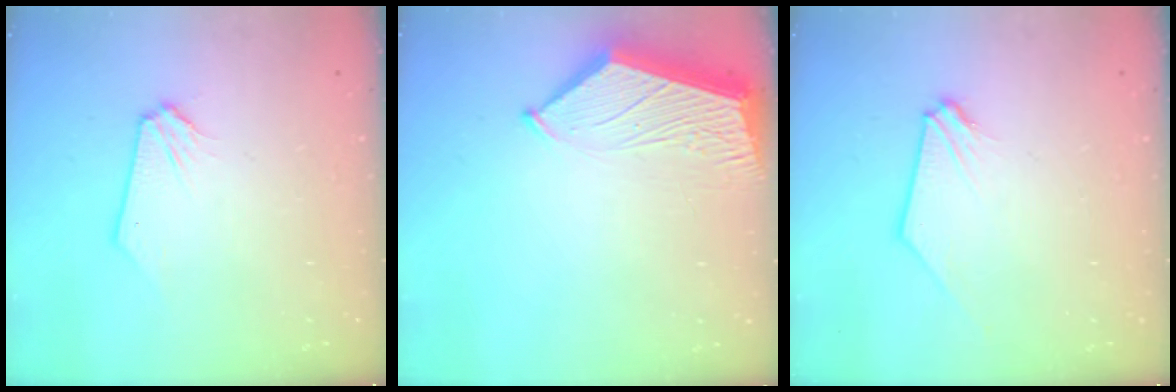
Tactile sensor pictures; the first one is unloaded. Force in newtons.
{"total": 6.2, "press": 6.2, "slide": 0.8}
{"total": 0.9, "press": 0.9, "slide": 0.1}